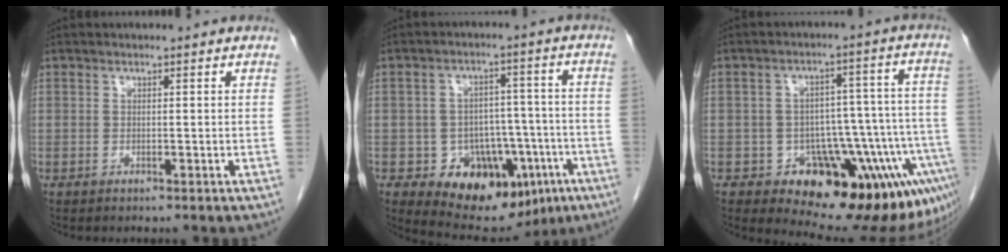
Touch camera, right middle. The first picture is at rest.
{"total": 15.4, "force": [-7.8, 9.5, 9.2], "torque": [-0.110, 0.029, -0.100]}
{"total": 18.8, "force": [-10.9, 7.6, 13.3], "torque": [-0.053, 0.063, -0.124]}